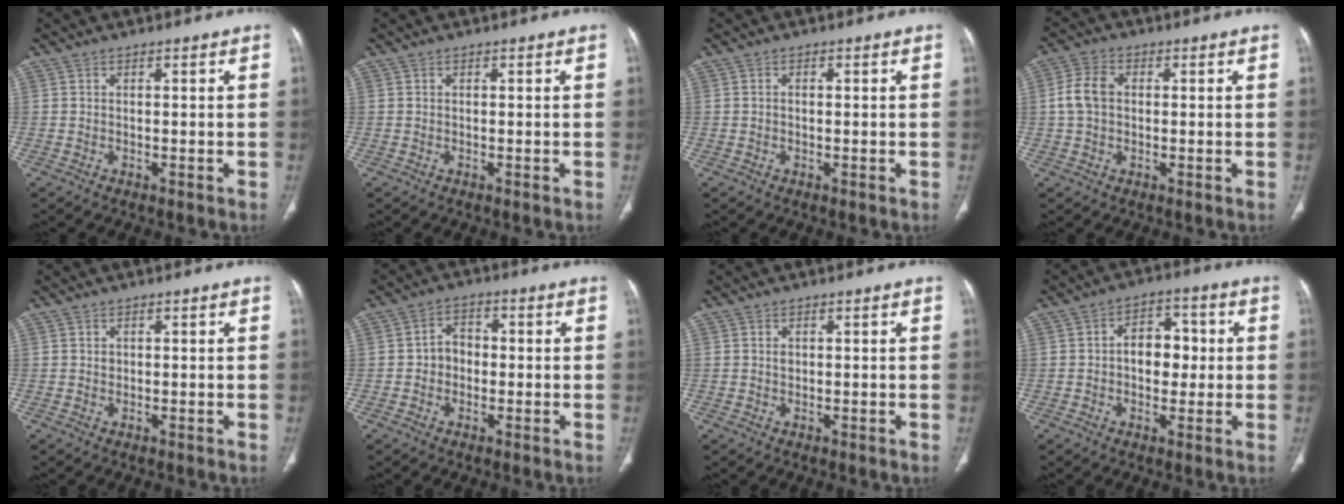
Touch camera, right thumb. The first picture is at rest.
{"total": 0.0}
{"total": 0.6, "force": [0.0, 0.4, 0.4], "torque": [-0.009, 0.002, -0.001]}
{"total": 5.8, "force": [0.4, 4.2, 3.9], "torque": [-0.084, 0.016, 0.003]}
{"total": 0.7, "force": [0.1, 0.6, 0.2], "torque": [-0.001, 0.001, 0.004]}
{"total": 4.7, "force": [-0.3, 3.9, 2.6], "torque": [-0.023, 0.018, -0.014]}
{"total": 1.0, "force": [0.2, 0.8, 0.6], "torque": [-0.007, 0.000, 0.006]}
{"total": 8.1, "force": [0.3, 5.6, 5.9], "torque": [-0.054, 0.019, 0.001]}